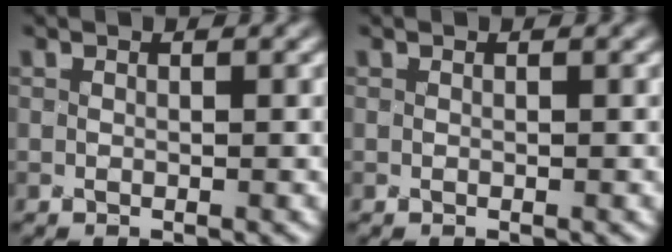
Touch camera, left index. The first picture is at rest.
{"total": 0.0}